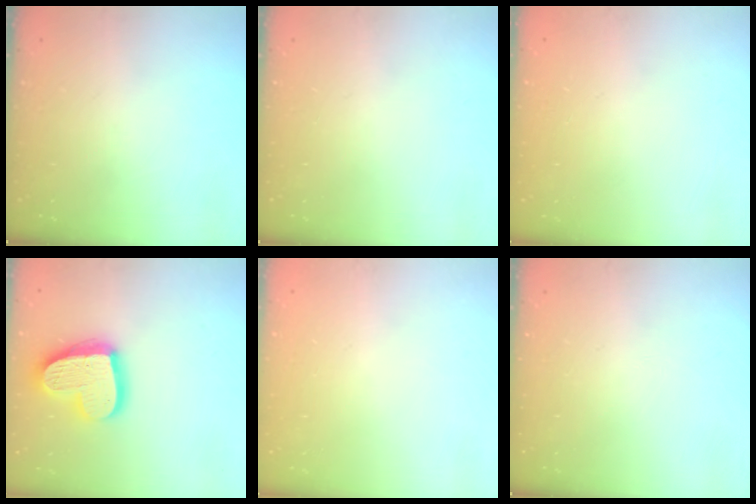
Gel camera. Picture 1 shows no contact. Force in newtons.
{"total": 0.0}
{"total": 0.0}
{"total": 18.1, "press": 18.0, "slide": 1.5}
{"total": 0.0}
{"total": 0.0}